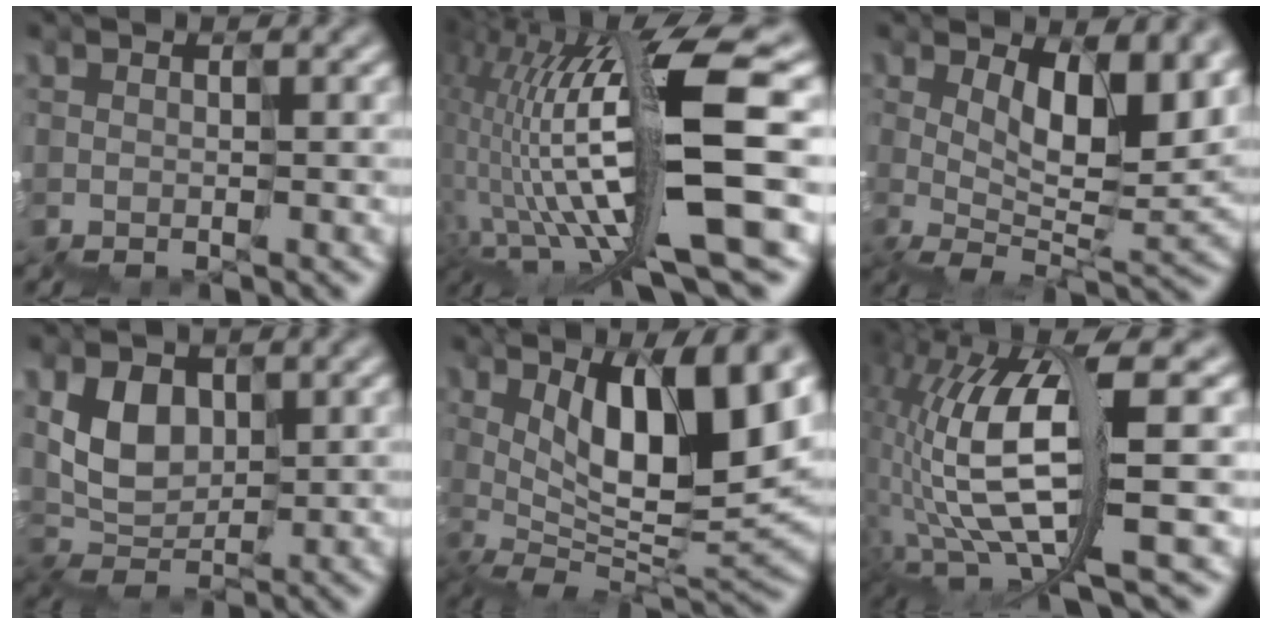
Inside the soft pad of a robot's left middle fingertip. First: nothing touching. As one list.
[{"total": 13.4, "force": [-0.2, 3.1, 13.0], "torque": [-0.241, 0.018, 0.006]}, {"total": 6.7, "force": [2.1, 2.9, 5.7], "torque": [-0.092, -0.004, 0.032]}, {"total": 3.3, "force": [1.6, 2.6, 1.2], "torque": [-0.027, 0.006, 0.030]}, {"total": 9.8, "force": [2.6, 3.2, 8.9], "torque": [-0.140, 0.000, 0.047]}, {"total": 9.8, "force": [0.1, 3.3, 9.2], "torque": [-0.198, 0.007, -0.001]}]